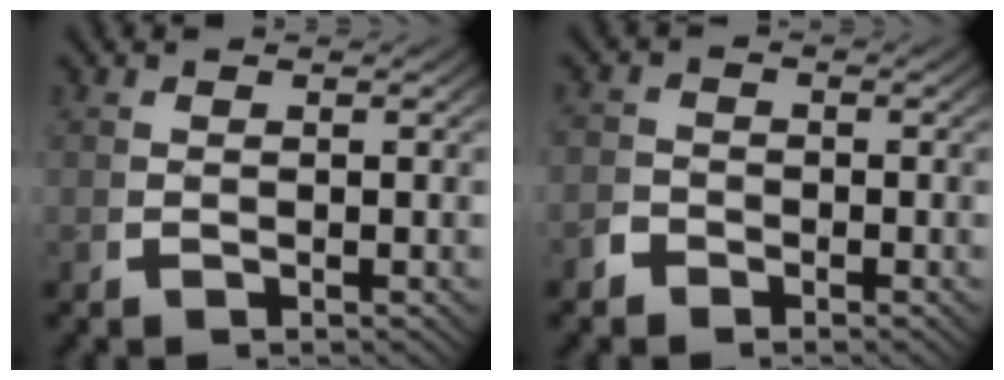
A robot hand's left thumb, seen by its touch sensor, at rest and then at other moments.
{"total": 1.7, "force": [-1.2, 1.2, -0.1], "torque": [0.010, -0.006, -0.026]}